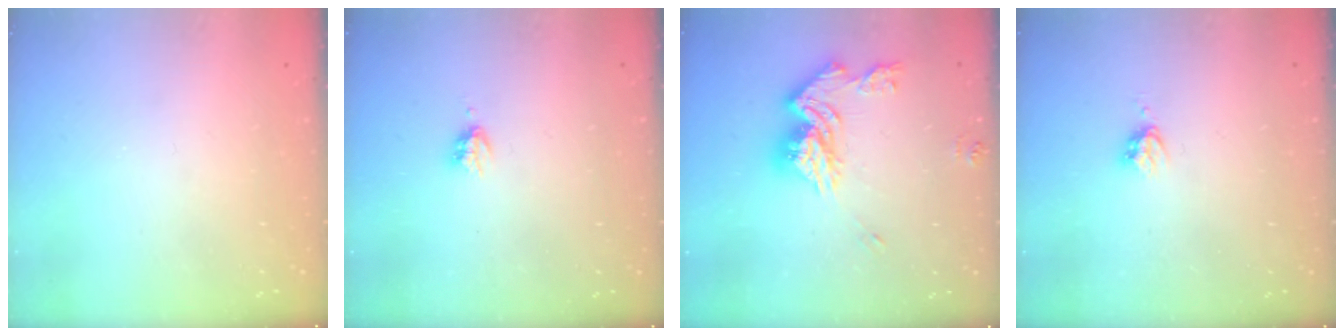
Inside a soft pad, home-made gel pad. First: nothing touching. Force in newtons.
{"total": 3.0, "press": 3.0, "slide": 0.5}
{"total": 14.7, "press": 14.7, "slide": 1.6}
{"total": 3.7, "press": 3.6, "slide": 0.5}